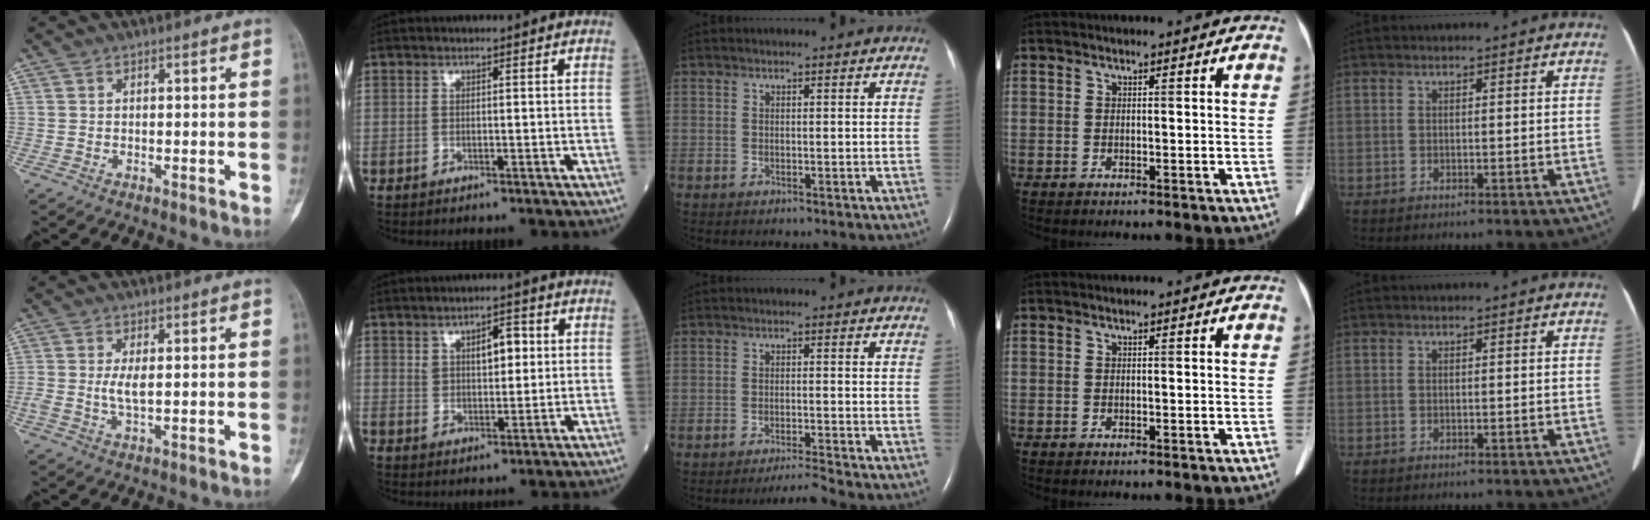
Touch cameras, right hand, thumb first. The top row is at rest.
{"thumb": {"total": 3.1, "force": [0.2, 1.0, 3.0], "torque": [-0.069, -0.007, 0.006]}, "index": {"total": 5.2, "force": [1.8, 2.5, 4.1], "torque": [-0.063, 0.010, 0.031]}, "middle": {"total": 3.0, "force": [-2.7, -1.4, 0.5], "torque": [-0.013, -0.015, -0.046]}}